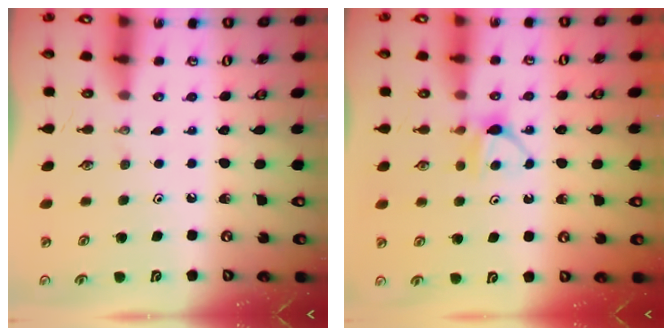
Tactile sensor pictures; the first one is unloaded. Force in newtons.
{"total": 4.9, "press": 4.9, "slide": 0.8}